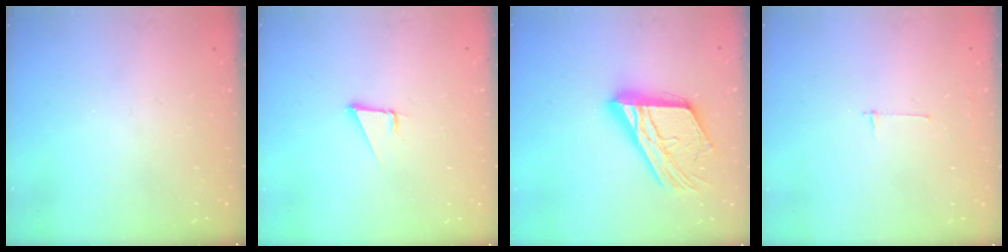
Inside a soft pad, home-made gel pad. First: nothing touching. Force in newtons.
{"total": 1.9, "press": 1.9, "slide": 0.1}
{"total": 21.6, "press": 21.5, "slide": 1.9}
{"total": 2.7, "press": 2.7, "slide": 0.3}